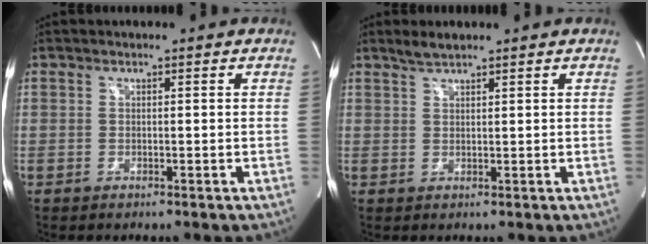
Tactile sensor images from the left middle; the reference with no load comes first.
{"total": 2.1, "force": [1.9, 0.2, 0.9], "torque": [-0.023, 0.006, 0.038]}